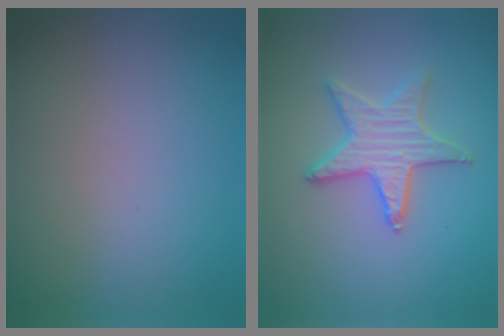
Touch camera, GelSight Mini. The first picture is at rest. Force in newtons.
{"total": 3.4, "press": 3.3, "slide": 0.7}